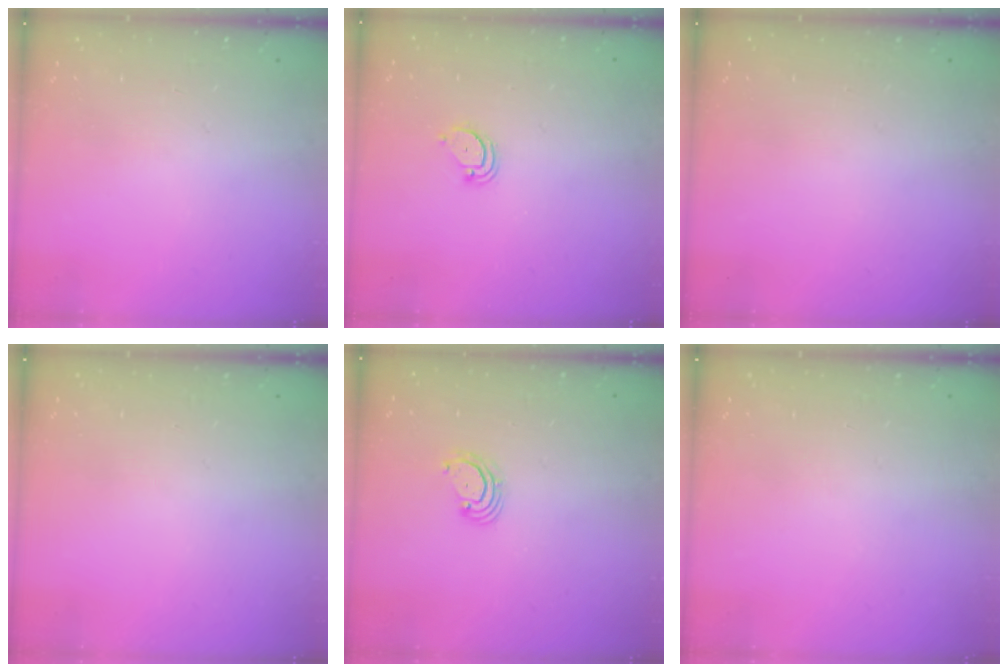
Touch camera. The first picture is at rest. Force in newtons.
{"total": 2.1, "press": 2.1, "slide": 0.2}
{"total": 0.0}
{"total": 0.0}
{"total": 3.2, "press": 3.2, "slide": 0.5}
{"total": 0.0}